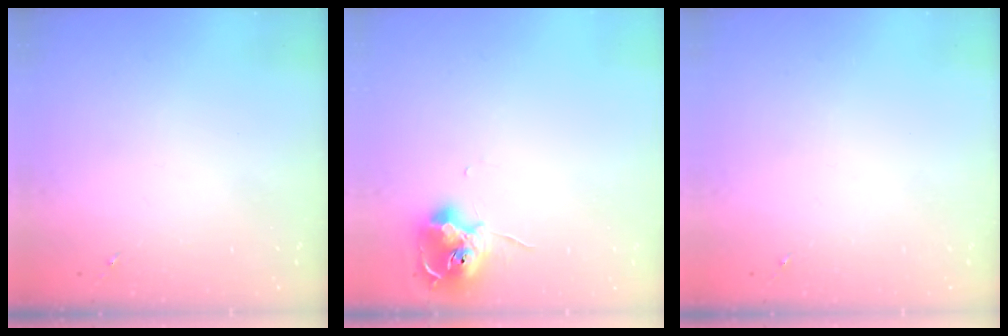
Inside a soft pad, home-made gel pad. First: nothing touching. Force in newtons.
{"total": 11.1, "press": 11.0, "slide": 0.6}
{"total": 0.0}